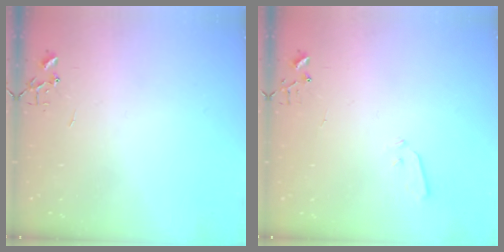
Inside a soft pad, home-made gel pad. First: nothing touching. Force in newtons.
{"total": 3.5, "press": 3.4, "slide": 0.6}